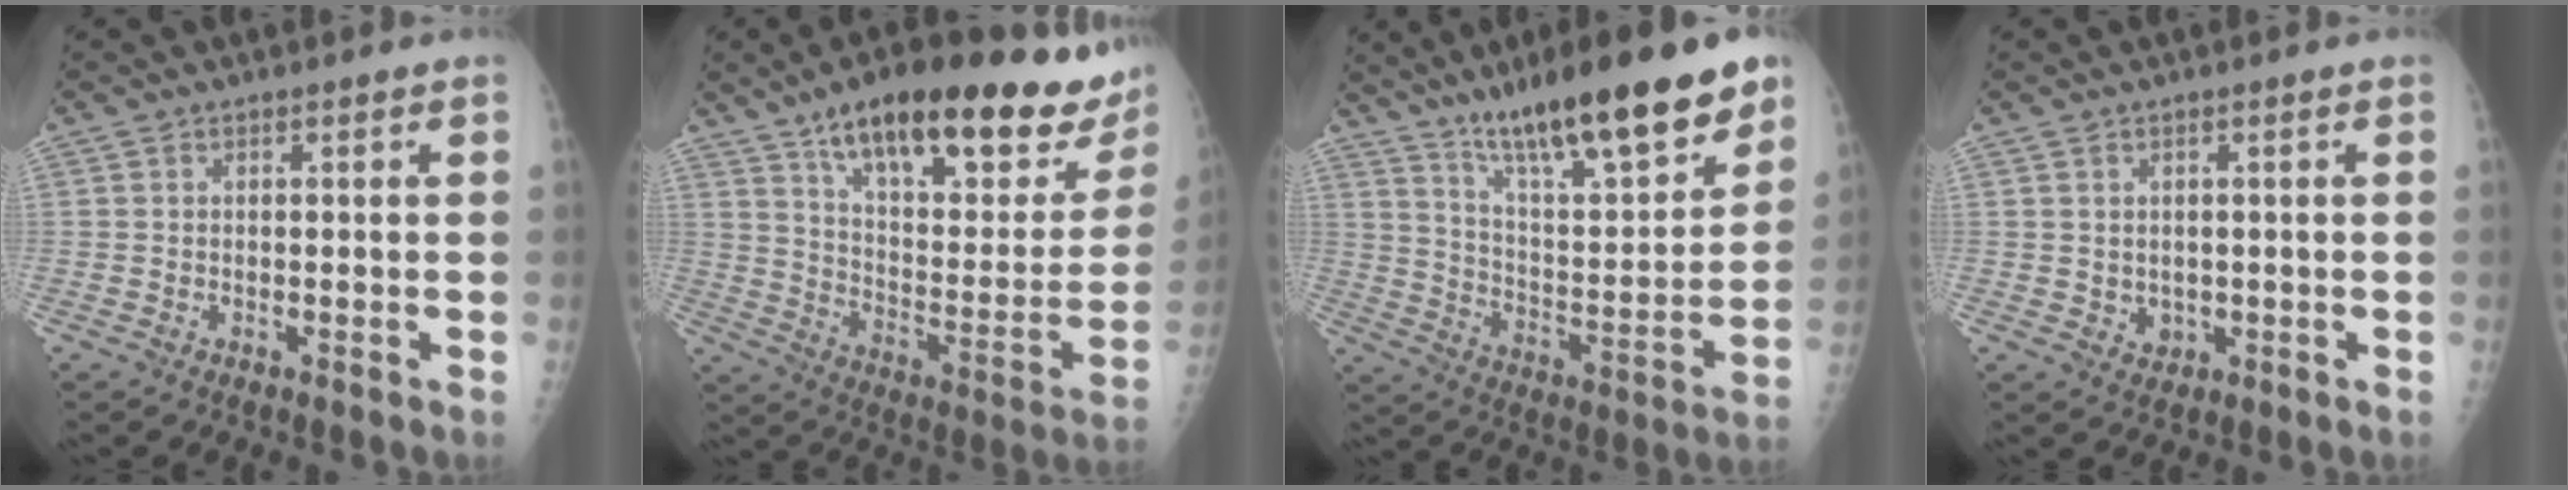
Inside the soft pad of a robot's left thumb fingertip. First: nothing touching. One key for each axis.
{"total": 30.8, "fx": 20.7, "fy": 9.3, "fz": 20.8, "tx": -0.268, "ty": -0.064, "tz": 0.302}
{"total": 24.0, "fx": 16.4, "fy": 5.5, "fz": 16.7, "tx": -0.236, "ty": -0.070, "tz": 0.272}
{"total": 2.3, "fx": 0.2, "fy": 2.0, "fz": 1.1, "tx": -0.012, "ty": -0.003, "tz": 0.011}